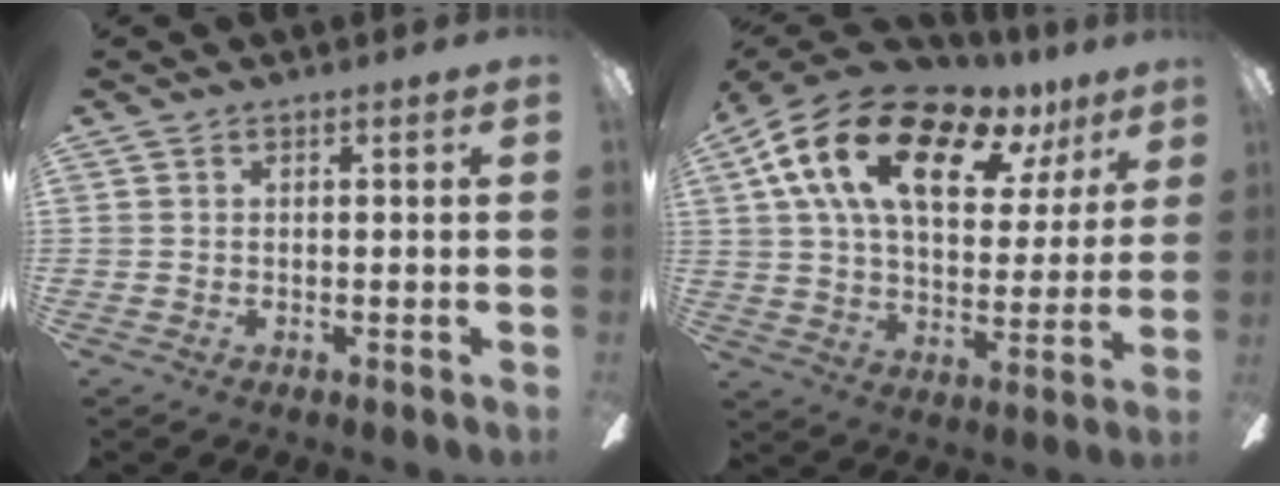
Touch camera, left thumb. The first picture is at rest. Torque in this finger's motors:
{"motor_torque": [0.97, 0.93, 2.12, -0.65, 0.60]}